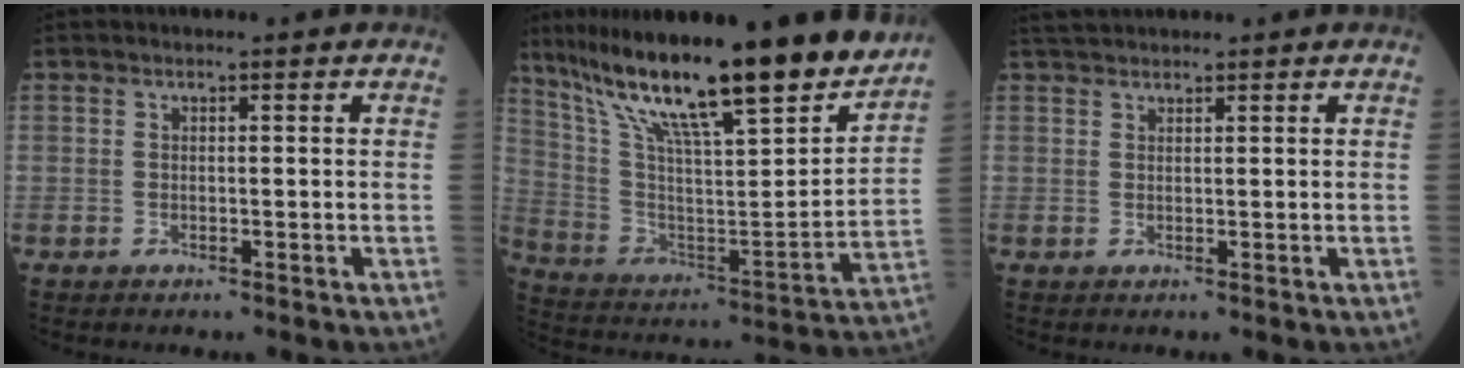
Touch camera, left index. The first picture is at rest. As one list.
[{"total": 26.0, "force": [20.7, 2.2, 15.5], "torque": [-0.270, -0.023, 0.330]}, {"total": 3.3, "force": [3.1, 0.4, 1.0], "torque": [-0.020, 0.030, 0.057]}]